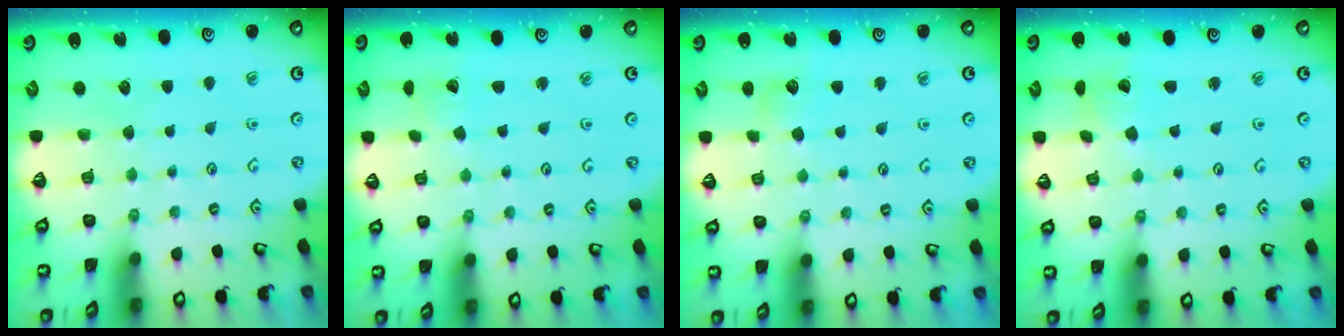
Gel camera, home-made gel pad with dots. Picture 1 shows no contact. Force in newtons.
{"total": 1.5, "press": 1.5, "slide": 0.2}
{"total": 4.3, "press": 4.3, "slide": 0.5}
{"total": 2.2, "press": 2.2, "slide": 0.2}